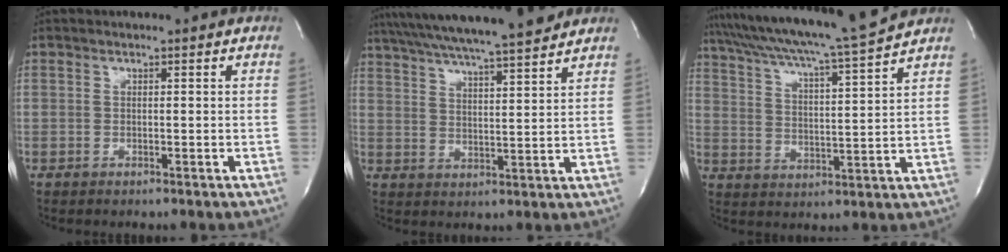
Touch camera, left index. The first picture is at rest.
{"total": 19.9, "force": [17.5, 1.0, 9.5], "torque": [-0.169, 0.022, 0.261]}
{"total": 16.2, "force": [14.6, -1.5, 6.8], "torque": [-0.125, -0.017, 0.224]}